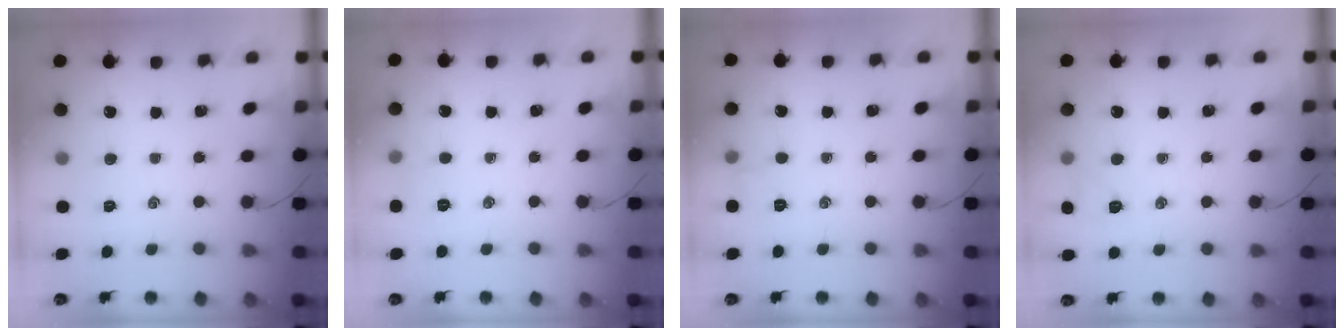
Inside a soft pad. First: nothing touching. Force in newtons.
{"total": 3.5, "press": 3.4, "slide": 0.9}
{"total": 4.7, "press": 4.6, "slide": 1.0}
{"total": 5.9, "press": 5.8, "slide": 1.1}